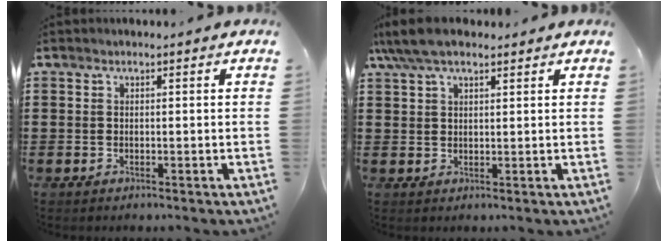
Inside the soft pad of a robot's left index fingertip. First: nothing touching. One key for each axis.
{"total": 5.8, "fx": 4.2, "fy": 1.8, "fz": 3.6, "tx": -0.079, "ty": 0.003, "tz": 0.078}